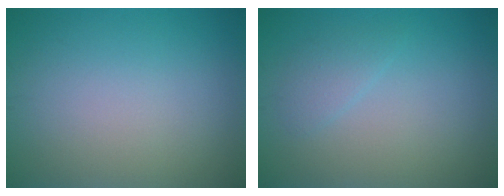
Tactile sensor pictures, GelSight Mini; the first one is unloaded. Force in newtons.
{"total": 1.3, "press": 1.3, "slide": 0.1}